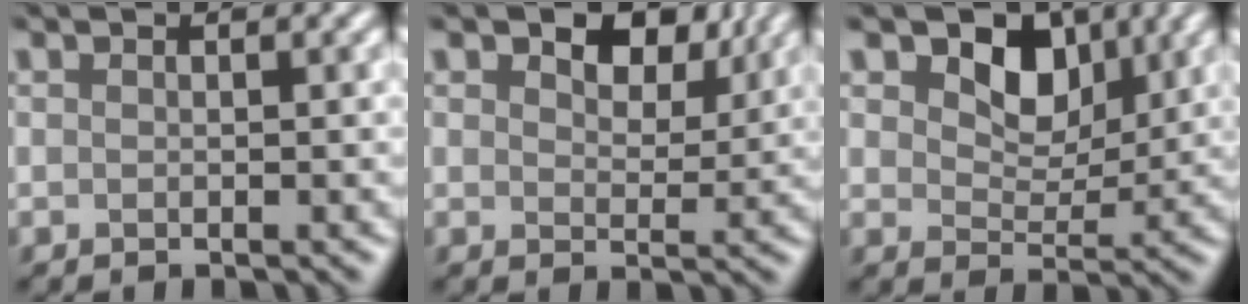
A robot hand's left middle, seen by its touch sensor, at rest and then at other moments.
{"total": 5.0, "force": [3.3, 2.7, 2.6], "torque": [-0.041, 0.006, 0.043]}
{"total": 4.2, "force": [2.4, 2.8, 2.1], "torque": [-0.042, -0.003, 0.036]}